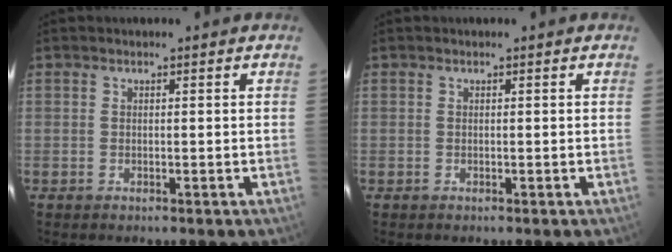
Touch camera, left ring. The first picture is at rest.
{"total": 0.0}